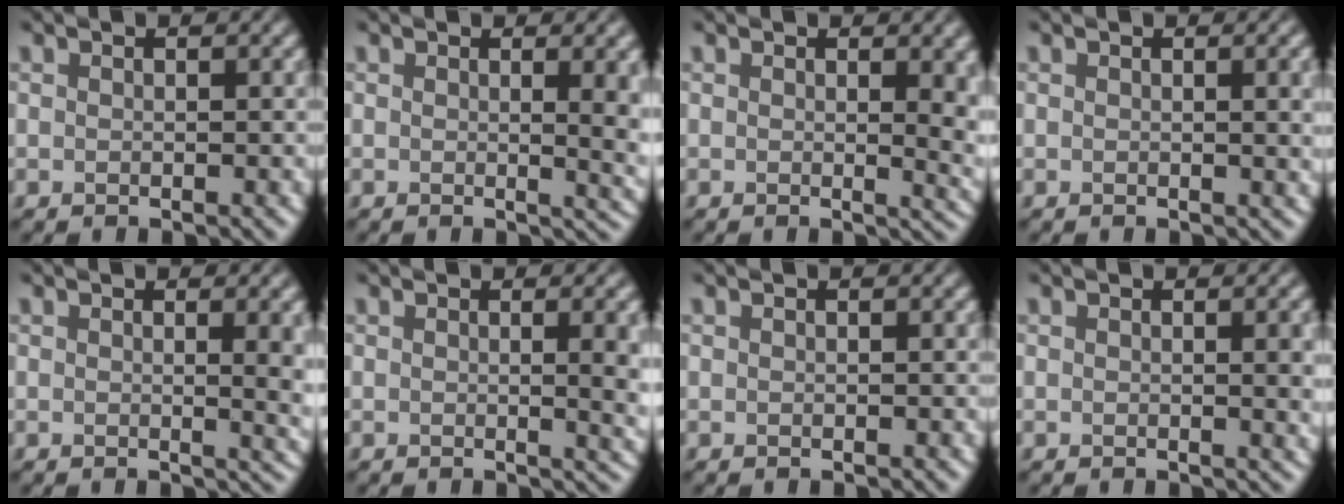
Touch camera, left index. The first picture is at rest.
{"total": 5.2, "force": [0.7, 2.0, 4.7], "torque": [-0.035, -0.005, 0.014]}
{"total": 4.4, "force": [0.7, 1.7, 4.0], "torque": [-0.032, -0.006, 0.014]}
{"total": 2.7, "force": [0.4, 0.8, 2.5], "torque": [-0.023, 0.002, 0.003]}
{"total": 4.6, "force": [0.5, 1.6, 4.3], "torque": [-0.037, -0.001, 0.007]}
{"total": 5.2, "force": [0.3, 1.7, 4.9], "torque": [-0.041, -0.002, 0.006]}
{"total": 0.0}
{"total": 2.9, "force": [0.2, 0.8, 2.7], "torque": [-0.026, 0.001, 0.001]}